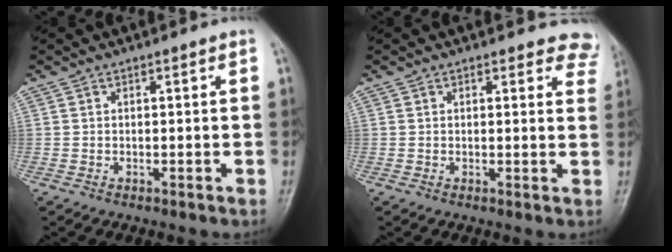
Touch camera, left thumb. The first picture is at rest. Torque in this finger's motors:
{"motor_torque": [-0.20, 0.05, -0.60, -0.08, 0.02]}